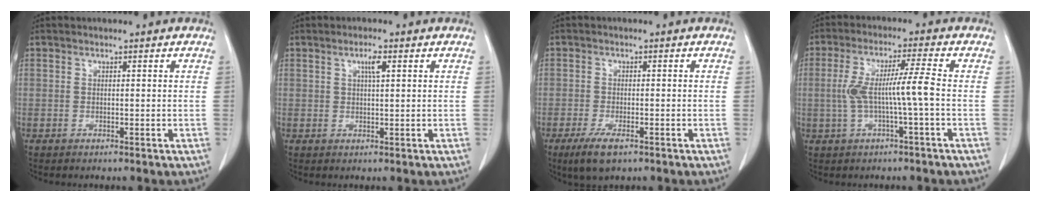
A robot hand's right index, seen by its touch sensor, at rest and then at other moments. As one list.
[{"total": 2.1, "force": [0.9, 0.1, 1.9], "torque": [-0.035, 0.000, 0.016]}, {"total": 4.7, "force": [-2.9, 1.3, 3.4], "torque": [-0.072, -0.009, -0.046]}, {"total": 6.9, "force": [-0.7, -0.4, 6.9], "torque": [-0.138, 0.019, -0.007]}]